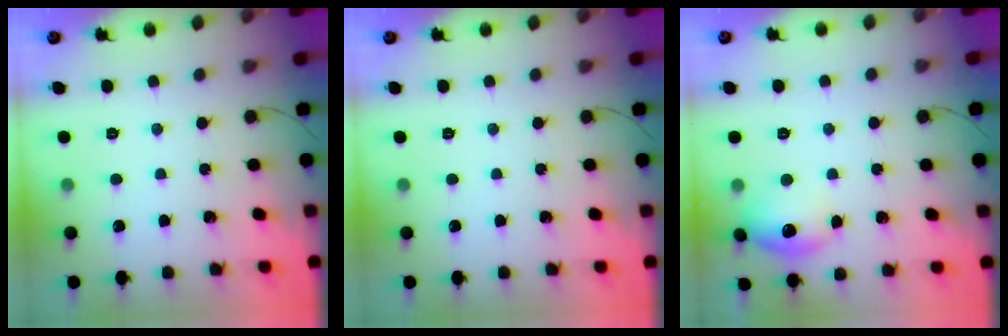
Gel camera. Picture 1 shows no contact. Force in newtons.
{"total": 0.0}
{"total": 10.8, "press": 10.7, "slide": 0.9}